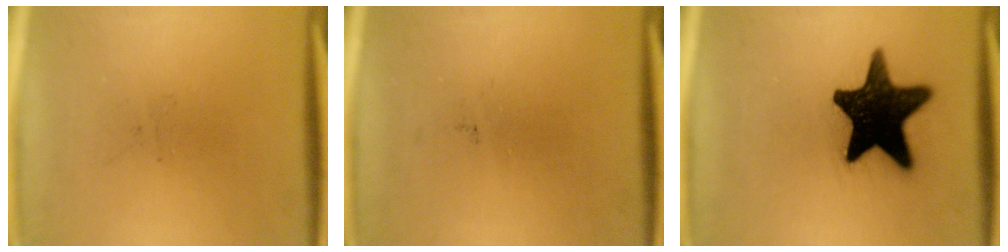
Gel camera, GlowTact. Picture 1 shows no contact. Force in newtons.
{"total": 0.0}
{"total": 18.2}